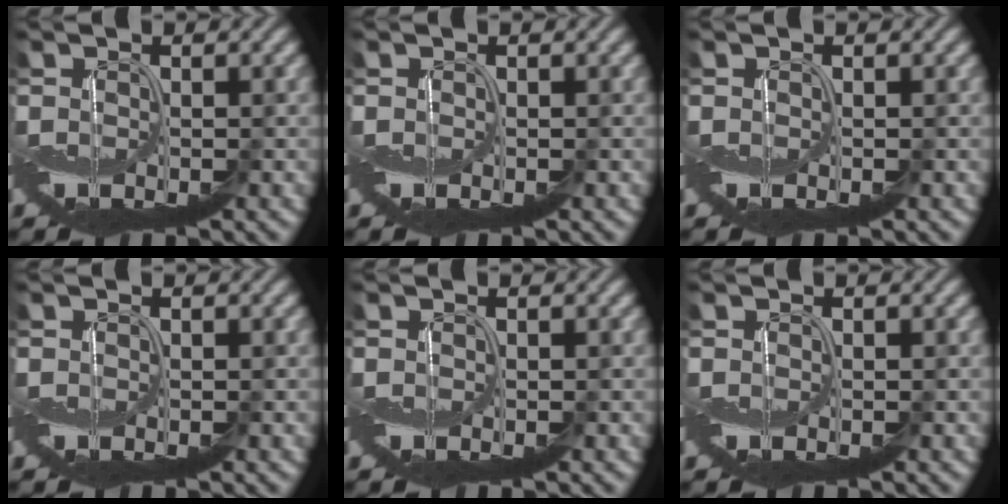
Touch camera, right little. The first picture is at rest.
{"total": 0.0}
{"total": 0.0}
{"total": 0.0}
{"total": 0.0}
{"total": 0.0}